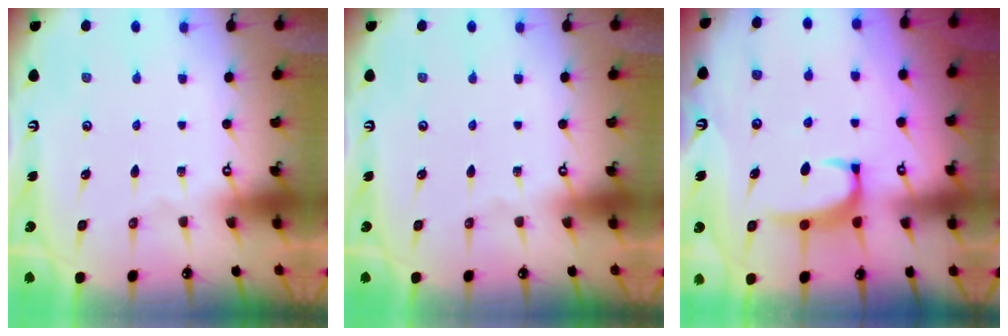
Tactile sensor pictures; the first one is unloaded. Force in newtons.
{"total": 0.0}
{"total": 2.3, "press": 2.2, "slide": 0.6}